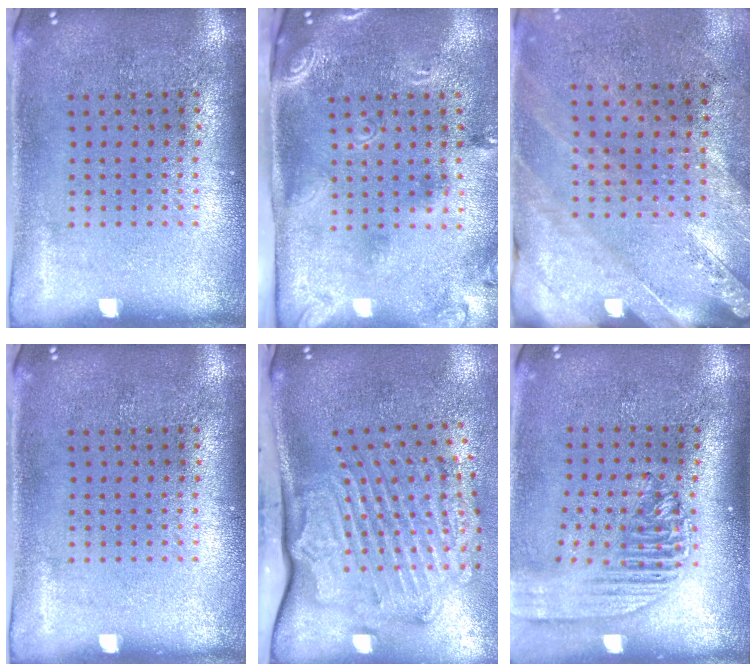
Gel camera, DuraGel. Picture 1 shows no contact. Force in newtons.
{"total": 2.6, "press": 1.7, "slide": 2.0}
{"total": 2.5, "press": 2.0, "slide": 1.5}
{"total": 0.0}
{"total": 2.6, "press": 2.2, "slide": 1.4}
{"total": 2.1, "press": 1.6, "slide": 1.3}